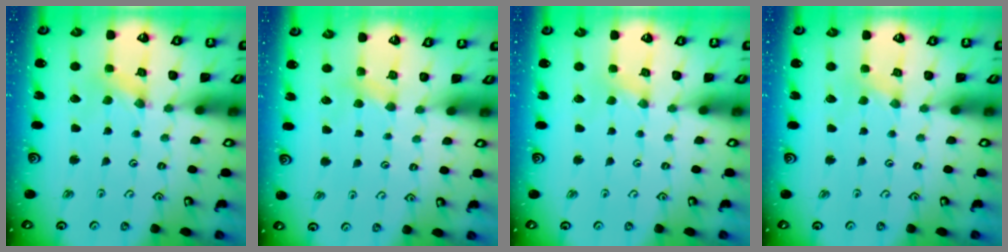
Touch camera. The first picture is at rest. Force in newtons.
{"total": 3.3, "press": 3.2, "slide": 0.4}
{"total": 0.0}
{"total": 0.0}